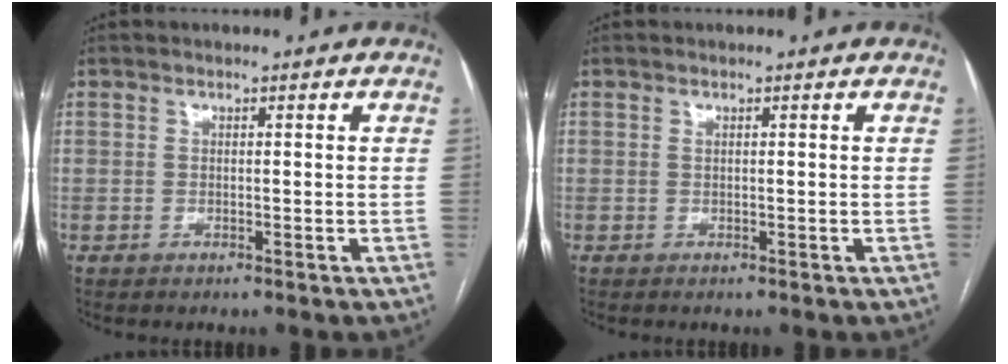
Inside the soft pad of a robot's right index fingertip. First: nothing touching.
{"total": 0.0}